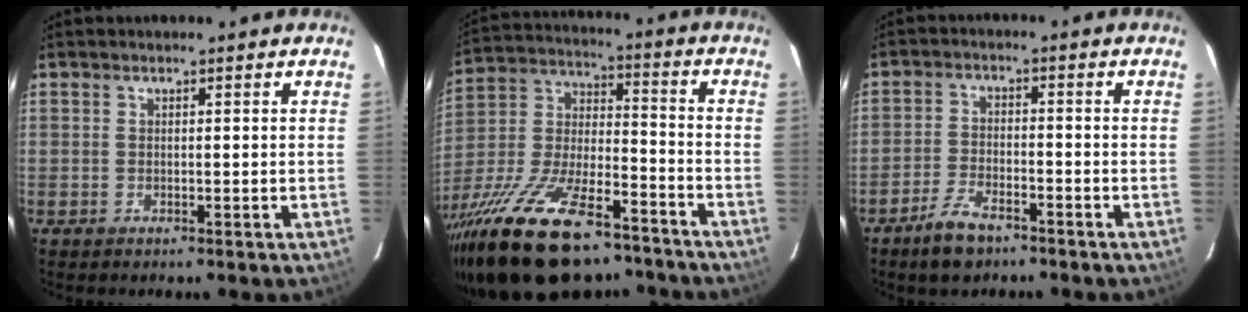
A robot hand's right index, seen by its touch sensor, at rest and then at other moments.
{"total": 29.8, "force": [-21.0, 11.2, 18.0], "torque": [-0.354, -0.031, -0.333]}
{"total": 6.3, "force": [-4.6, 2.6, 3.5], "torque": [-0.088, 0.000, -0.084]}